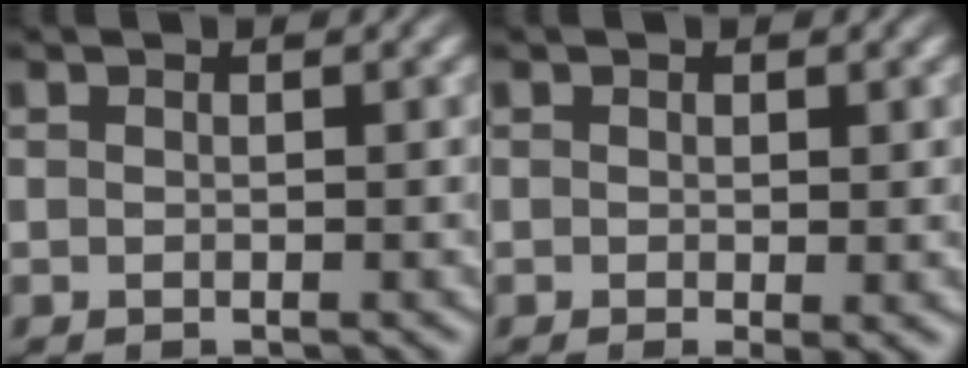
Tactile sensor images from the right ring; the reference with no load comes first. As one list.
[{"total": 1.4, "force": [-0.3, 0.2, 1.3], "torque": [-0.017, -0.009, -0.001]}]